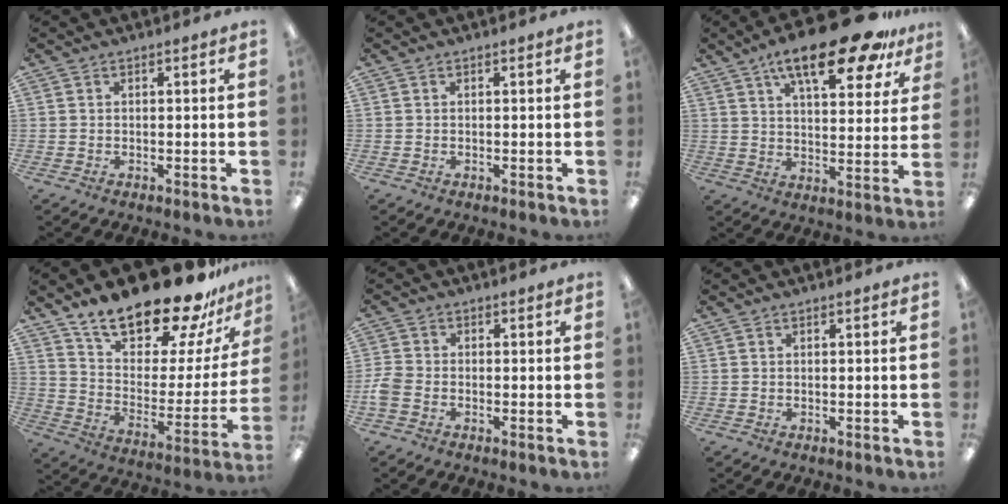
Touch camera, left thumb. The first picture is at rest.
{"total": 0.0}
{"total": 18.9, "force": [12.2, 6.0, 13.1], "torque": [-0.197, -0.062, 0.194]}
{"total": 22.9, "force": [18.7, 7.5, 10.9], "torque": [-0.170, -0.133, 0.318]}
{"total": 3.5, "force": [-1.6, 2.3, 2.1], "torque": [-0.045, 0.003, -0.030]}
{"total": 0.0}